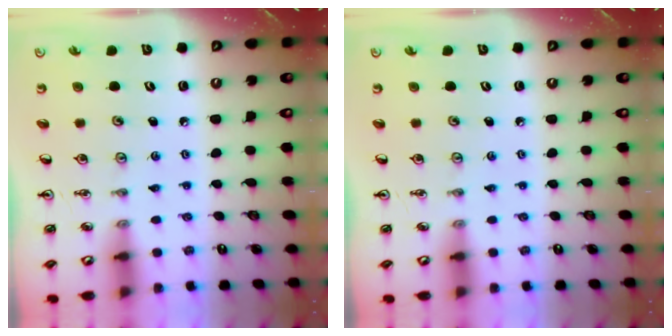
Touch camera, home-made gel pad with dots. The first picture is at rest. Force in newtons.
{"total": 0.0}